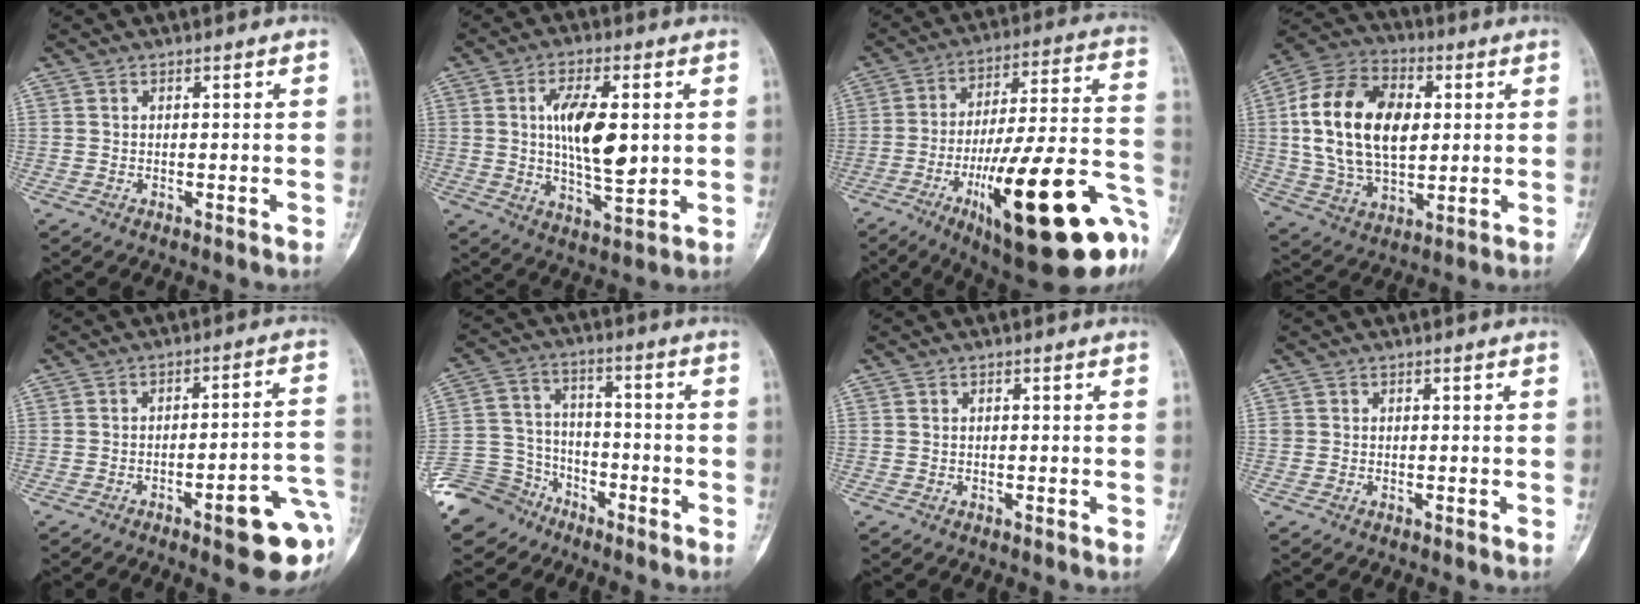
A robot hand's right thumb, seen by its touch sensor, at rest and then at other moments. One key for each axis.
{"total": 12.5, "fx": 1.7, "fy": 5.3, "fz": 11.2, "tx": -0.182, "ty": -0.010, "tz": 0.031}
{"total": 30.7, "fx": -12.6, "fy": 8.1, "fz": 26.8, "tx": -0.352, "ty": 0.049, "tz": -0.180}
{"total": 20.4, "fx": 2.8, "fy": 12.7, "fz": 15.6, "tx": -0.272, "ty": 0.006, "tz": 0.051}
{"total": 13.2, "fx": -5.4, "fy": 2.9, "fz": 11.7, "tx": -0.118, "ty": 0.035, "tz": -0.063}
{"total": 12.2, "fx": -8.8, "fy": 8.4, "fz": 1.6, "tx": -0.021, "ty": 0.067, "tz": -0.163}
{"total": 0.0}
{"total": 0.7, "fx": 0.1, "fy": 0.7, "fz": 0.2, "tx": 0.005, "ty": 0.003, "tz": 0.003}